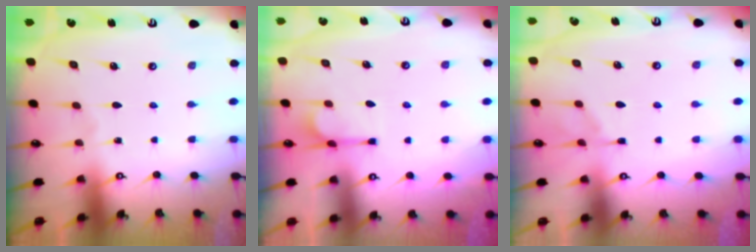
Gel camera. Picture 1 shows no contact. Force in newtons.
{"total": 2.2, "press": 1.8, "slide": 1.2}
{"total": 1.1, "press": 0.0, "slide": 1.1}